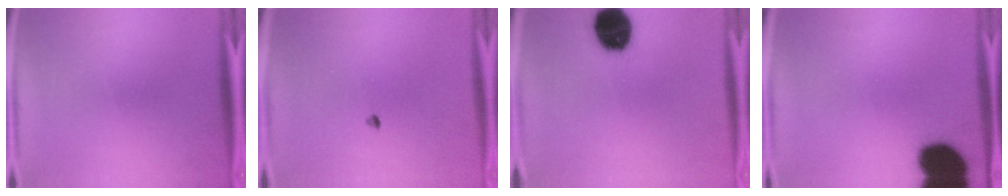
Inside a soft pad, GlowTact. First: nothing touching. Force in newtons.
{"total": 0.7}
{"total": 14.6}
{"total": 17.0}